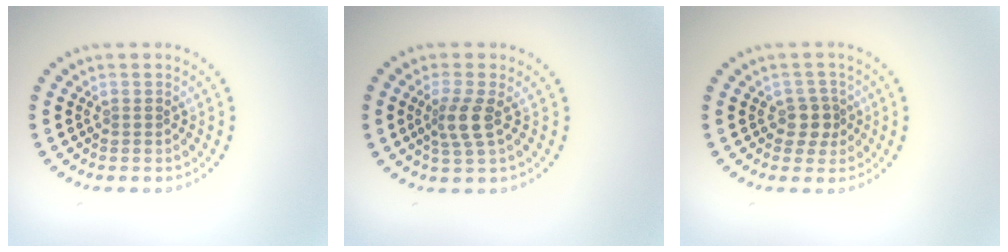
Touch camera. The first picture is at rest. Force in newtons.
{"total": 2.5, "press": 2.0, "slide": 1.6}
{"total": 2.1, "press": 1.8, "slide": 1.1}